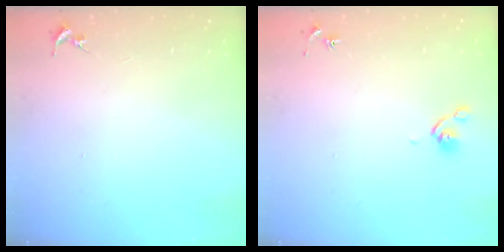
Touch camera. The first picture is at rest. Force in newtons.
{"total": 4.8, "press": 4.7, "slide": 1.1}